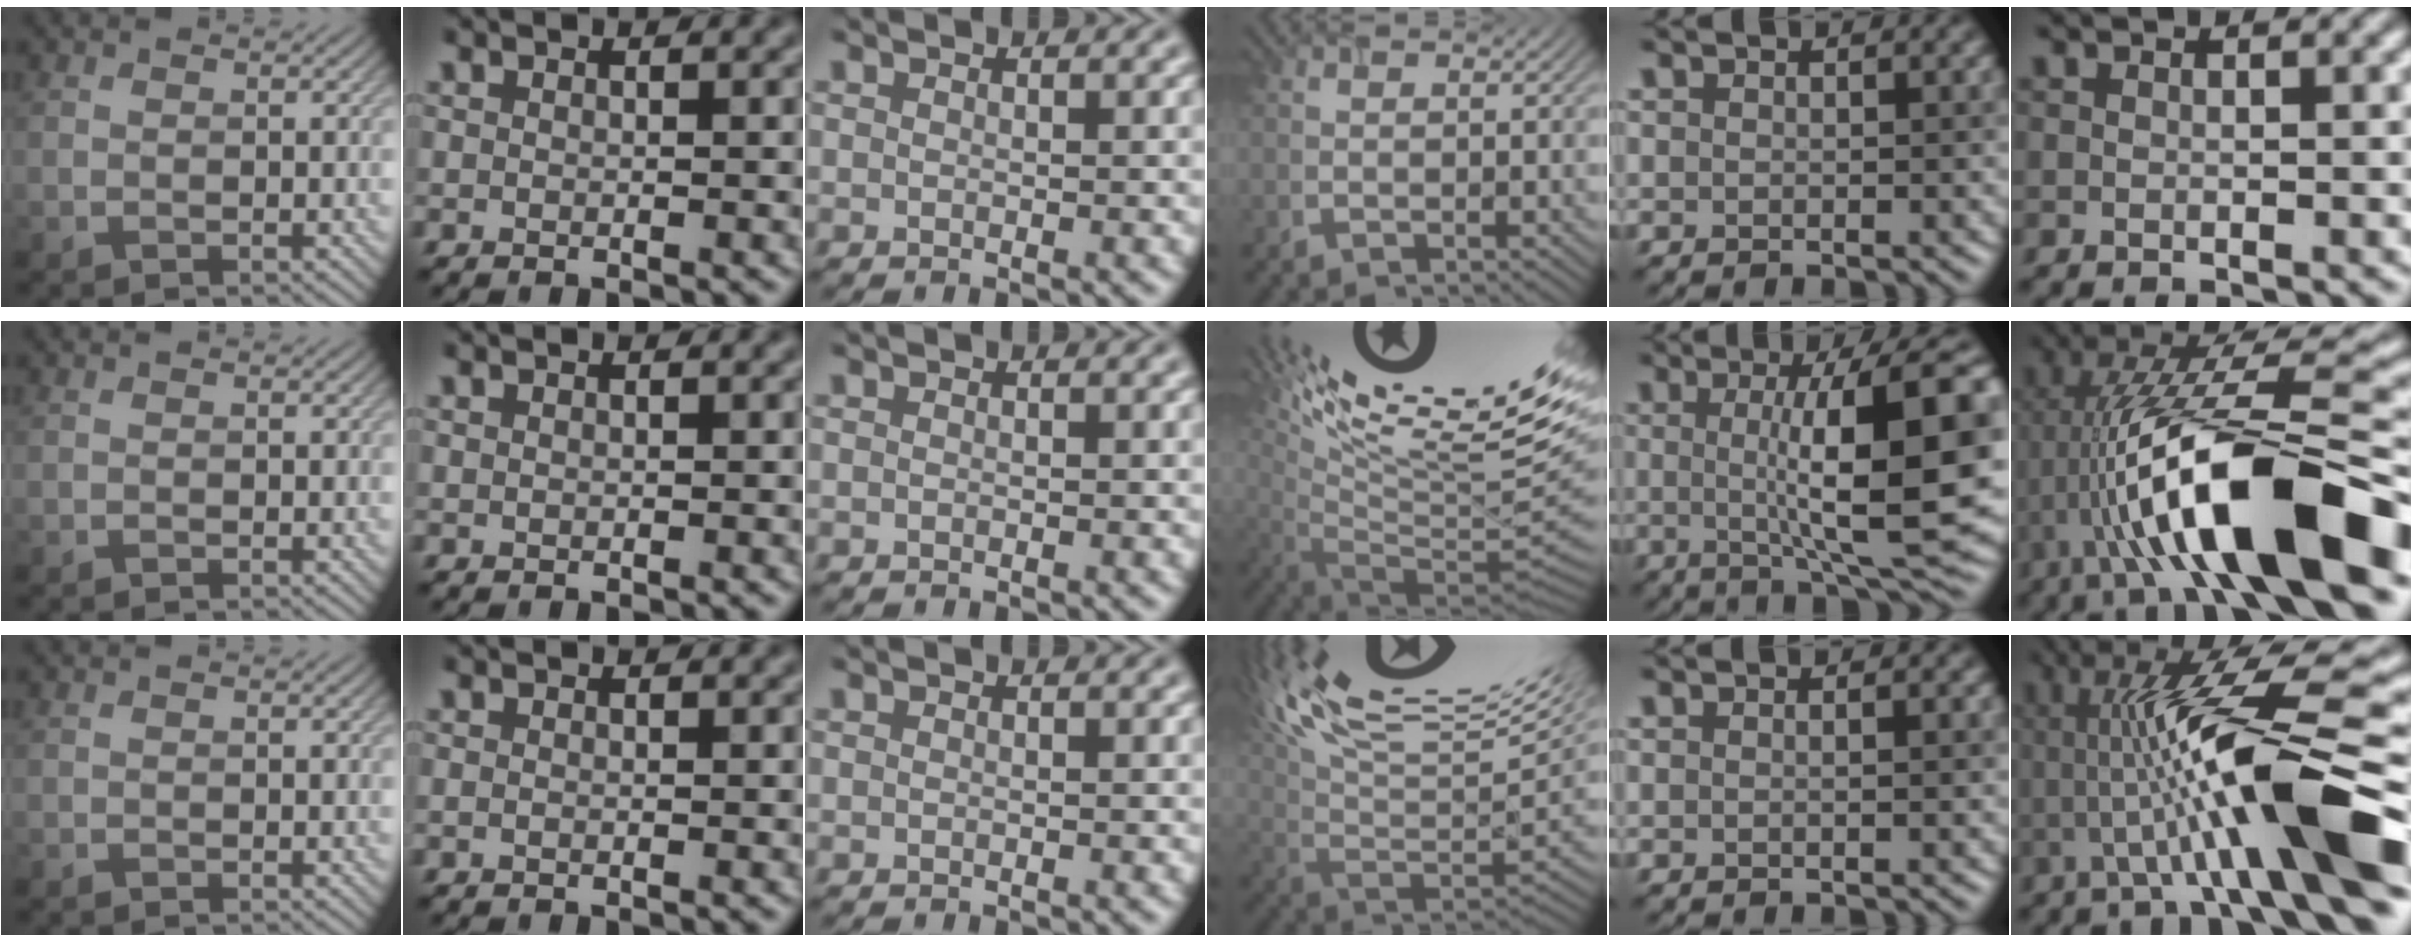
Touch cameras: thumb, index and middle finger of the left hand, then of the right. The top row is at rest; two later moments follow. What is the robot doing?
{"motion": "screw", "object": "timer"}